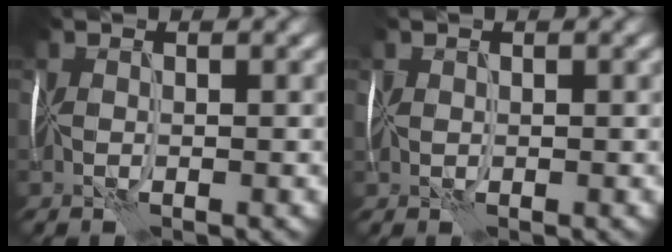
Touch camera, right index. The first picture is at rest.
{"total": 1.3, "force": [0.2, 1.1, 0.6], "torque": [0.011, 0.006, 0.005]}